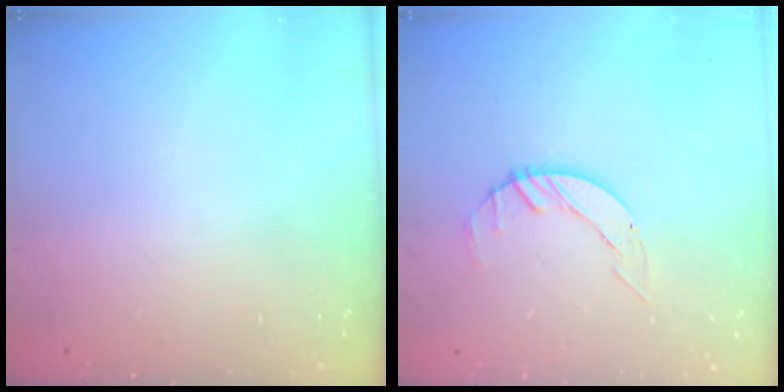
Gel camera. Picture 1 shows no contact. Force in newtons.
{"total": 2.7, "press": 2.7, "slide": 0.3}